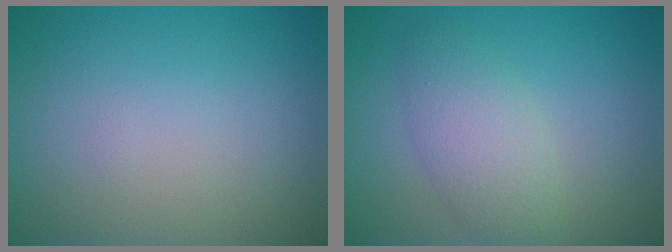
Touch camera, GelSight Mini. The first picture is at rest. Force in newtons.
{"total": 3.5, "press": 3.5, "slide": 0.2}